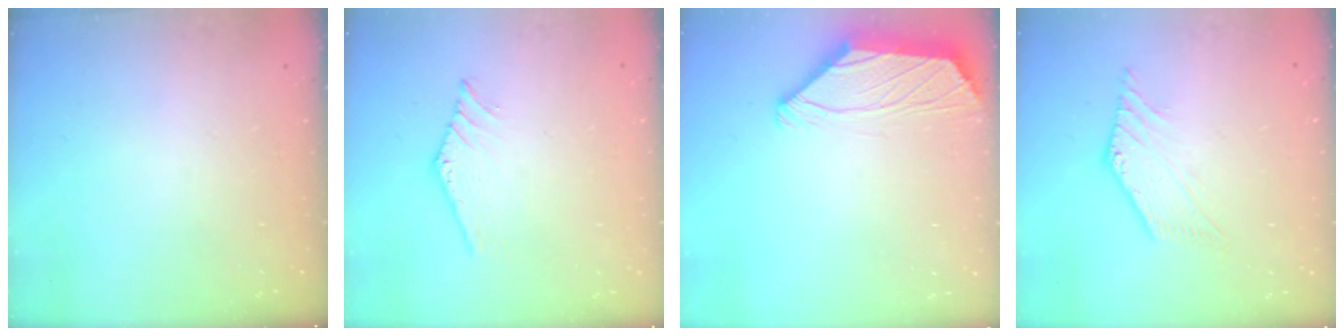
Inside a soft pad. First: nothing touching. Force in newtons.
{"total": 0.9, "press": 0.9, "slide": 0.1}
{"total": 2.1, "press": 2.0, "slide": 0.8}
{"total": 3.5, "press": 3.5, "slide": 0.4}